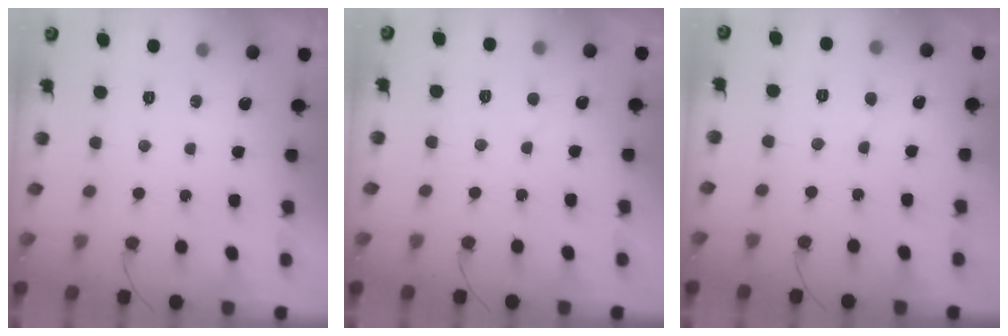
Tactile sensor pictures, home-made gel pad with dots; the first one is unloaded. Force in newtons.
{"total": 2.7, "press": 2.7, "slide": 0.3}
{"total": 2.1, "press": 2.1, "slide": 0.2}